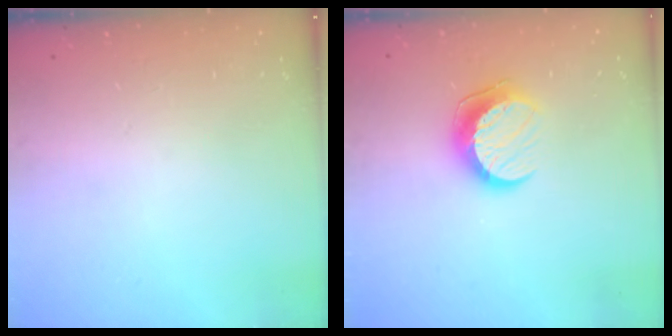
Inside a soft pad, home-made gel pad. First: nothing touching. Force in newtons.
{"total": 10.1, "press": 10.1, "slide": 1.0}